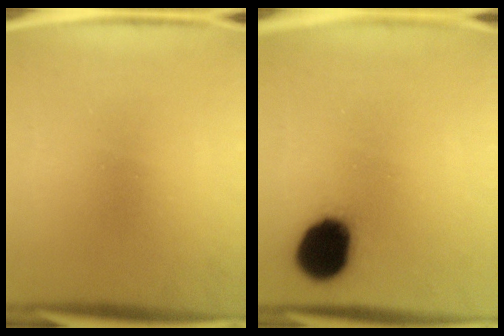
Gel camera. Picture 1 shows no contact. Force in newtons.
{"total": 13.8}